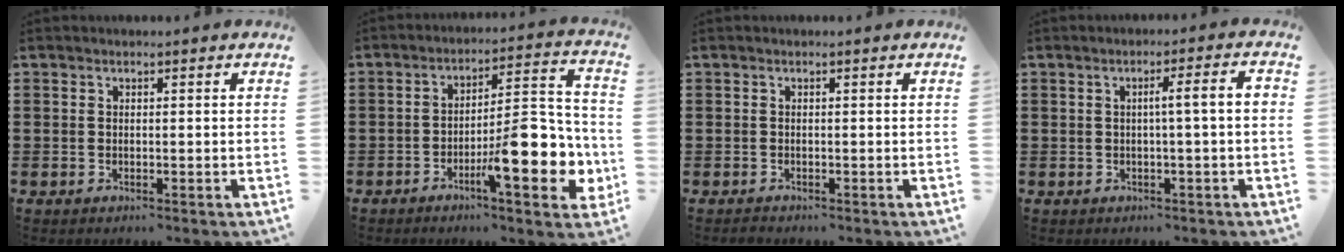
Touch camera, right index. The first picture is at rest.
{"total": 12.5, "force": [-5.0, 3.6, 10.8], "torque": [-0.155, -0.003, -0.089]}
{"total": 0.7, "force": [-0.7, -0.2, -0.1], "torque": [0.003, -0.001, -0.014]}
{"total": 3.6, "force": [-0.3, -0.6, 3.5], "torque": [-0.061, -0.006, -0.010]}